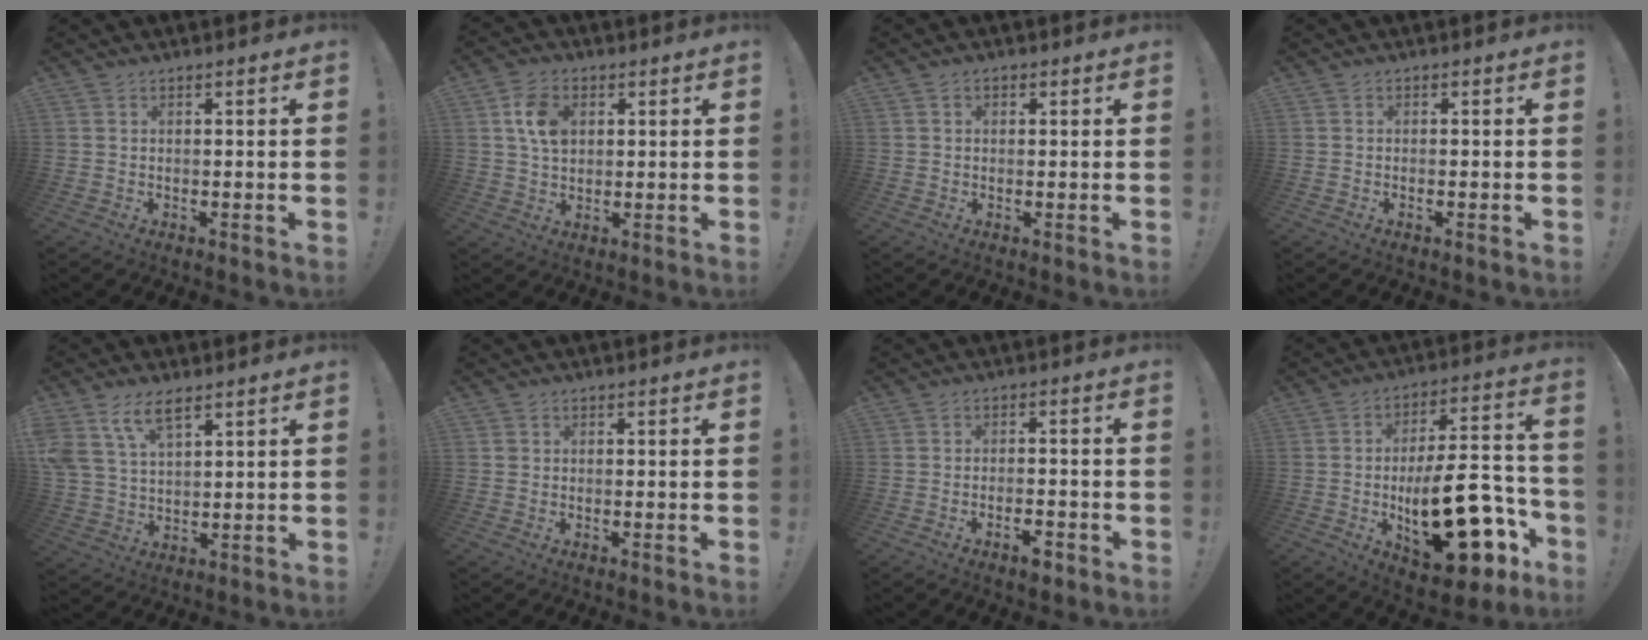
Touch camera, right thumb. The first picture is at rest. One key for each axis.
{"total": 8.6, "fx": 2.6, "fy": 6.2, "fz": 5.3, "tx": -0.089, "ty": 0.006, "tz": 0.051}
{"total": 1.2, "fx": -0.1, "fy": 1.0, "fz": 0.7, "tx": -0.011, "ty": 0.004, "tz": -0.002}
{"total": 0.5, "fx": -0.4, "fy": 0.0, "fz": 0.3, "tx": -0.008, "ty": 0.000, "tz": -0.006}
{"total": 9.6, "fx": 6.1, "fy": 4.6, "fz": 5.7, "tx": -0.119, "ty": -0.018, "tz": 0.118}
{"total": 1.0, "fx": 0.3, "fy": 0.9, "fz": 0.1, "tx": -0.005, "ty": 0.003, "tz": 0.008}
{"total": 4.3, "fx": -2.9, "fy": 1.4, "fz": 2.9, "tx": -0.047, "ty": 0.013, "tz": -0.048}
{"total": 25.3, "fx": -7.5, "fy": 10.5, "fz": 21.8, "tx": -0.349, "ty": 0.051, "tz": -0.106}